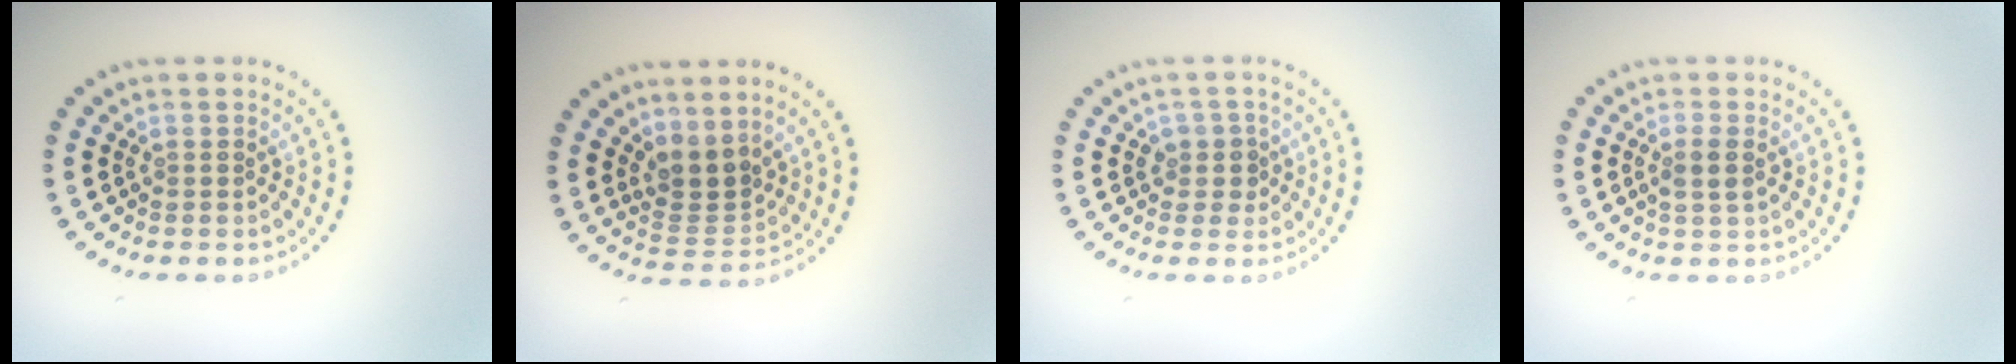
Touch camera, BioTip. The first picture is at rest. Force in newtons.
{"total": 2.8, "press": 2.1, "slide": 1.8}
{"total": 1.8, "press": 1.5, "slide": 1.0}
{"total": 1.5, "press": 1.4, "slide": 0.6}